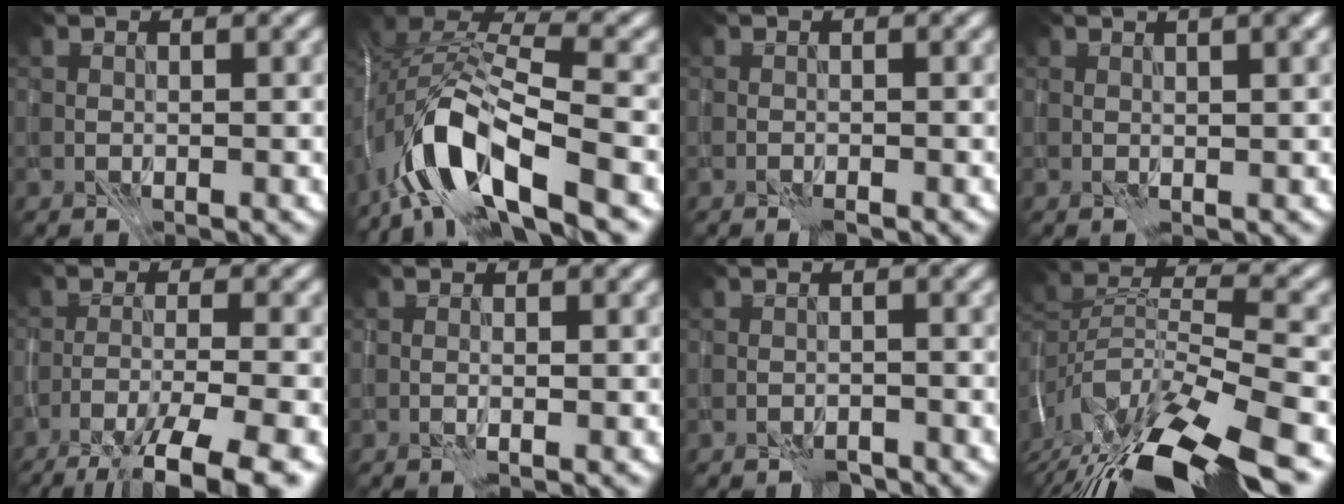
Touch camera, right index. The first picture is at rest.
{"total": 11.2, "force": [-5.5, 4.8, 8.5], "torque": [-0.164, 0.002, -0.107]}
{"total": 0.8, "force": [-0.7, 0.1, 0.5], "torque": [-0.013, 0.005, -0.011]}
{"total": 4.6, "force": [1.8, 1.8, 3.8], "torque": [-0.018, 0.027, -0.002]}
{"total": 9.0, "force": [-6.0, 1.9, 6.4], "torque": [-0.098, 0.000, -0.096]}
{"total": 0.6, "force": [0.3, 0.1, 0.5], "torque": [-0.007, 0.005, -0.002]}
{"total": 1.2, "force": [-1.1, 0.5, 0.3], "torque": [-0.001, 0.005, -0.018]}
{"total": 13.0, "force": [-9.2, 3.8, 8.4], "torque": [-0.167, 0.006, -0.147]}